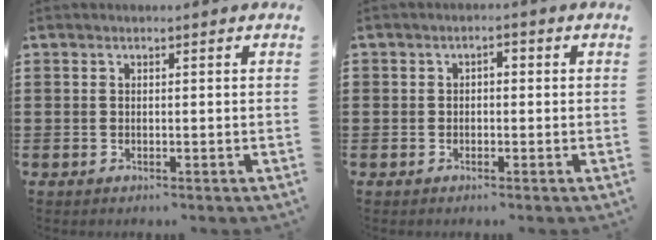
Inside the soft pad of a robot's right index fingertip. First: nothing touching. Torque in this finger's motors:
{"motor_torque": [0.77, 0.56, 0.29, 0.05]}